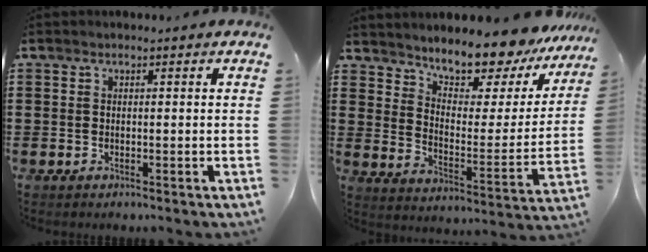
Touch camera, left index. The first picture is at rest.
{"total": 9.0, "force": [8.7, 0.9, 2.3], "torque": [-0.060, -0.080, 0.150]}